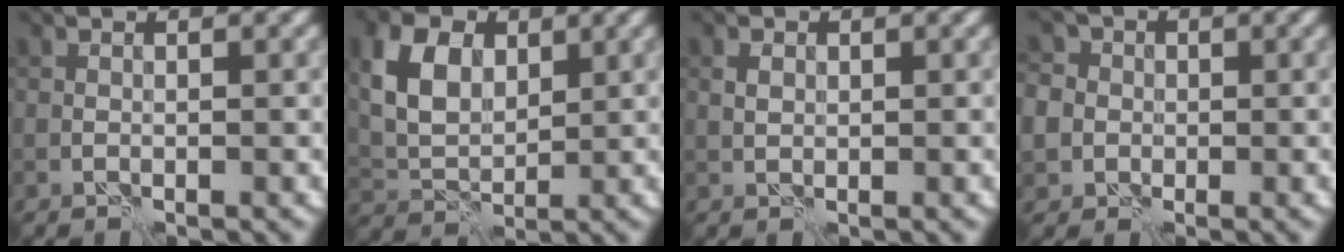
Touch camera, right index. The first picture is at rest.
{"total": 5.9, "force": [1.9, 4.1, 3.8], "torque": [-0.085, 0.000, 0.035]}
{"total": 1.0, "force": [0.2, 0.9, 0.6], "torque": [-0.011, 0.000, 0.004]}
{"total": 6.9, "force": [0.7, 6.5, 2.2], "torque": [-0.044, 0.026, -0.018]}